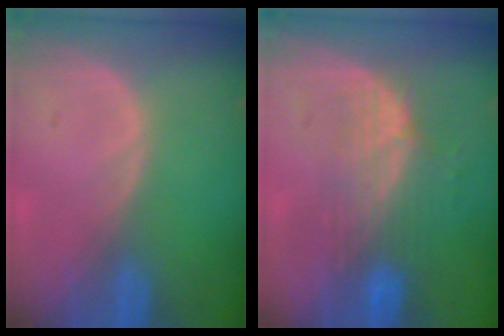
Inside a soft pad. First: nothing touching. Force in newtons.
{"total": 7.6, "press": 6.8, "slide": 3.3}